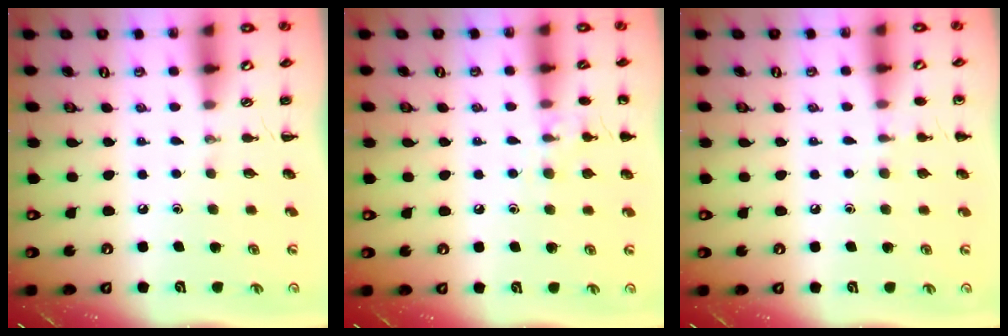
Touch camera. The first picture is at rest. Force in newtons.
{"total": 8.9, "press": 8.6, "slide": 2.3}
{"total": 5.0, "press": 4.7, "slide": 1.5}